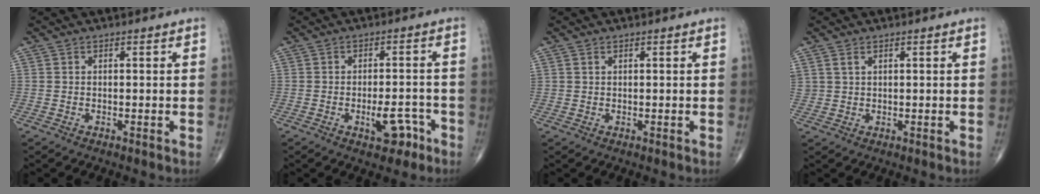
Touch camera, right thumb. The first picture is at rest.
{"total": 5.7, "force": [-2.8, 2.8, 4.0], "torque": [-0.045, 0.024, -0.036]}
{"total": 0.6, "force": [0.4, 0.4, 0.3], "torque": [-0.002, 0.001, 0.008]}
{"total": 1.7, "force": [1.1, 1.0, 0.8], "torque": [-0.015, -0.001, 0.026]}